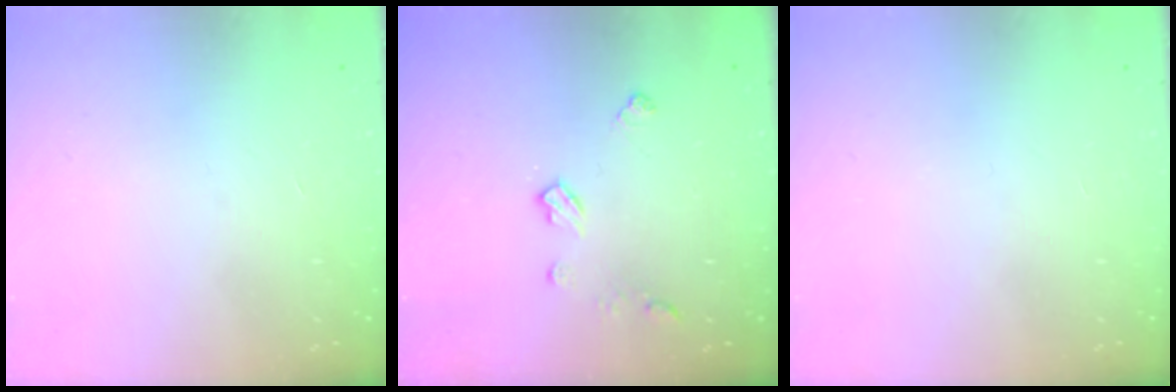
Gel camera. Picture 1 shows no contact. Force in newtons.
{"total": 6.3, "press": 6.3, "slide": 0.1}
{"total": 0.0}